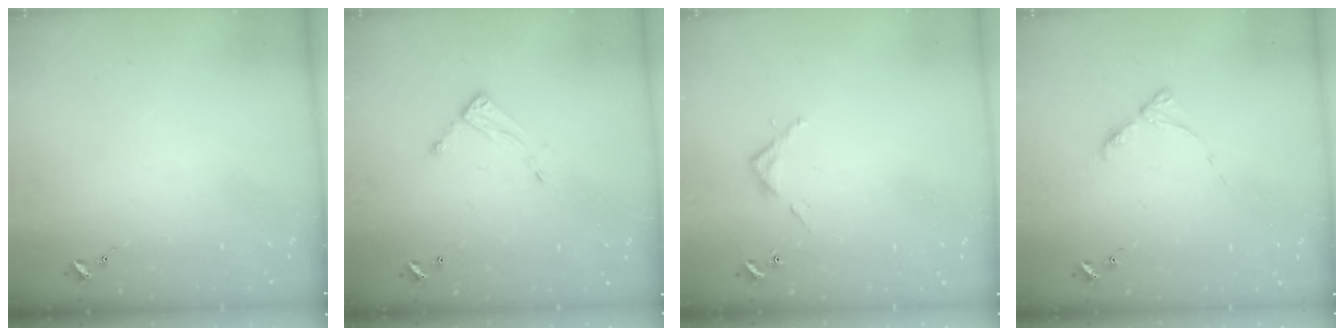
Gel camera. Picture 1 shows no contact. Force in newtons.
{"total": 7.3, "press": 7.3, "slide": 0.3}
{"total": 3.2, "press": 3.2, "slide": 0.2}
{"total": 5.2, "press": 5.1, "slide": 0.6}